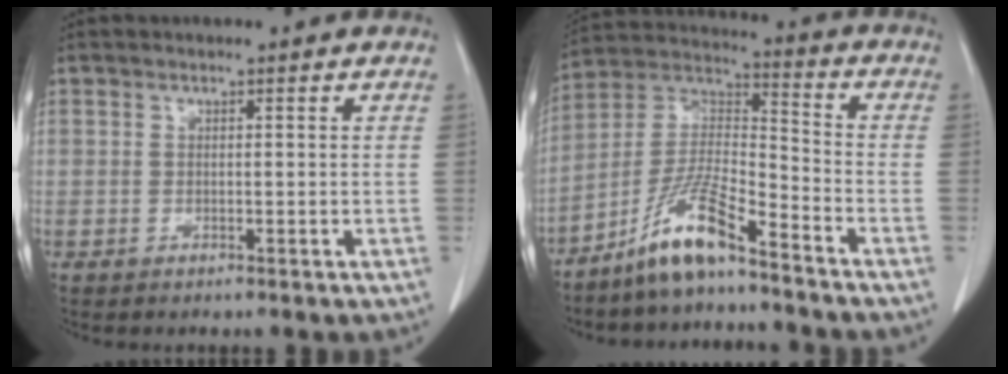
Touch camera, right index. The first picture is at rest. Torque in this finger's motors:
{"motor_torque": [0.93, -0.81, 0.45, 0.14]}